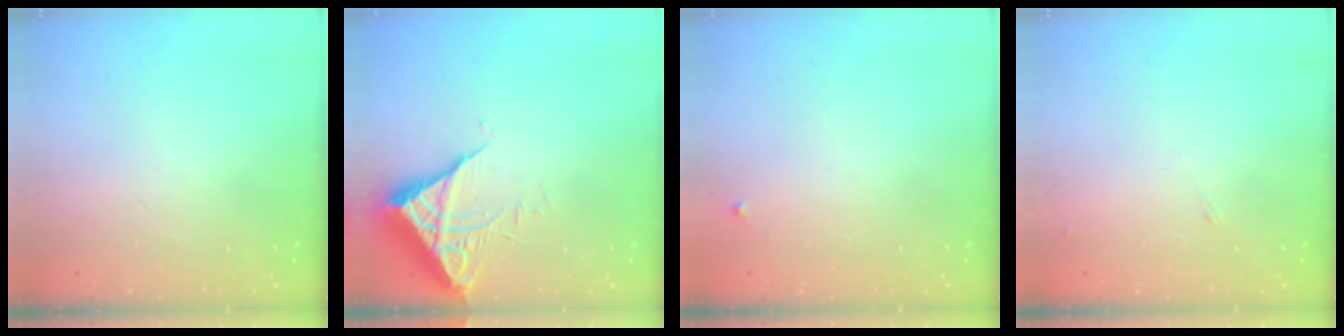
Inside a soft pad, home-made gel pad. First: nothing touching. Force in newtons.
{"total": 7.0, "press": 7.0, "slide": 0.6}
{"total": 3.3, "press": 3.3, "slide": 0.5}
{"total": 5.8, "press": 5.7, "slide": 0.8}